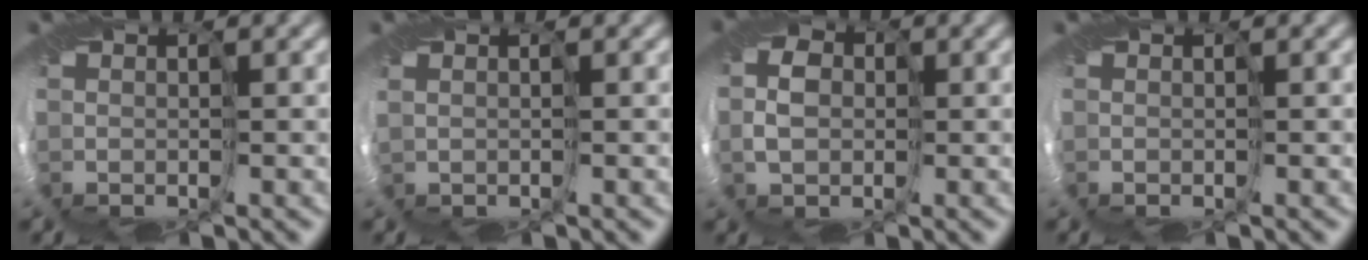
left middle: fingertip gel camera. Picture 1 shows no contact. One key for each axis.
{"total": 0.0}
{"total": 2.7, "fx": -1.1, "fy": 1.9, "fz": 1.5, "tx": -0.020, "ty": -0.011, "tz": -0.030}
{"total": 0.0}